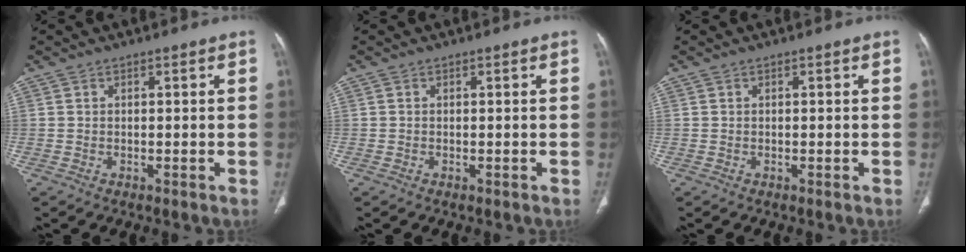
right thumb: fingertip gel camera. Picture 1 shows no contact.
{"total": 0.0}
{"total": 0.0}